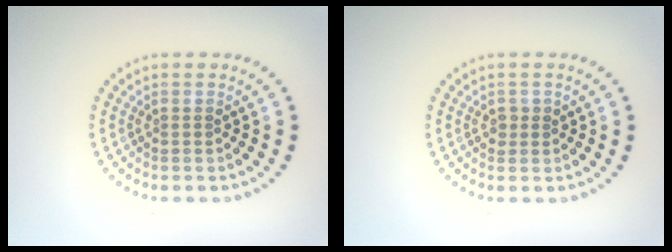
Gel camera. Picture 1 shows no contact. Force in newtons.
{"total": 0.9, "press": 0.8, "slide": 0.3}